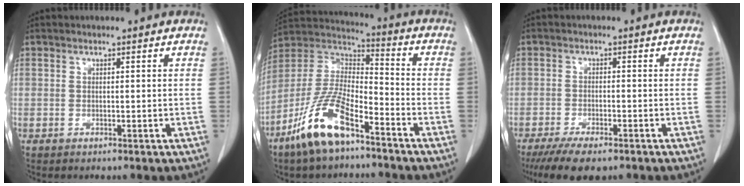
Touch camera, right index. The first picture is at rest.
{"total": 14.3, "force": [-8.8, 4.3, 10.5], "torque": [-0.223, -0.002, -0.169]}
{"total": 7.3, "force": [-5.1, 2.5, 4.5], "torque": [-0.073, -0.013, -0.083]}